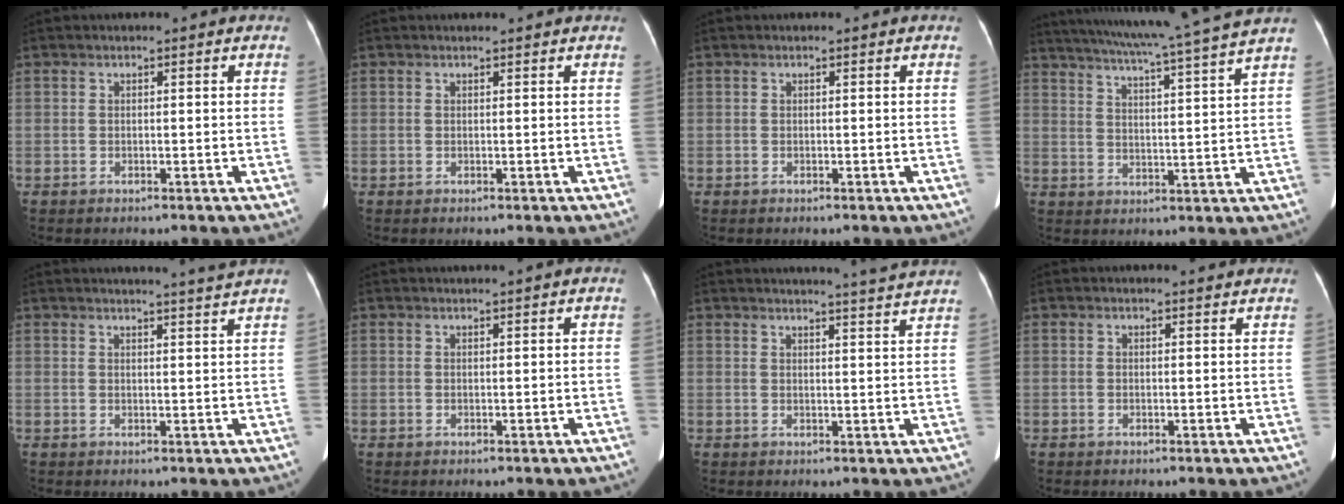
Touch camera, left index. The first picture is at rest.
{"total": 1.7, "force": [1.6, 0.1, 0.5], "torque": [-0.008, 0.011, 0.021]}
{"total": 0.0}
{"total": 18.8, "force": [16.2, -2.1, 9.3], "torque": [-0.165, -0.015, 0.219]}
{"total": 4.9, "force": [4.4, -1.6, 1.2], "torque": [-0.019, -0.010, 0.050]}
{"total": 1.1, "force": [0.9, -0.3, 0.5], "torque": [-0.009, 0.006, 0.022]}
{"total": 6.7, "force": [6.3, -1.5, 1.7], "torque": [-0.030, -0.012, 0.067]}
{"total": 1.4, "force": [1.4, 0.1, 0.1], "torque": [-0.010, -0.004, 0.015]}